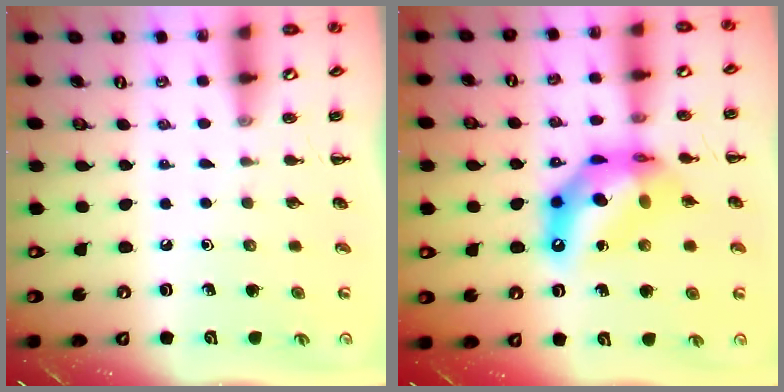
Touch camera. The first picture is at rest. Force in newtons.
{"total": 14.3, "press": 13.8, "slide": 3.8}